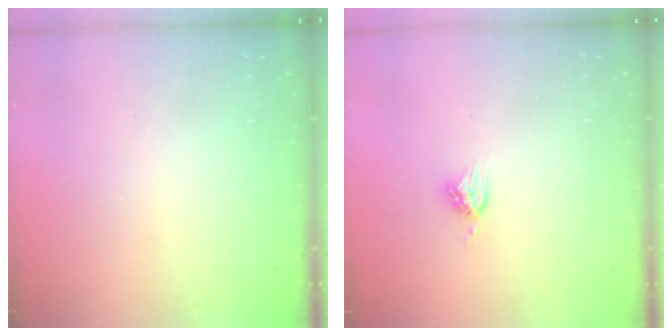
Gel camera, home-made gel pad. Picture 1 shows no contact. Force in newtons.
{"total": 5.1, "press": 5.1, "slide": 0.5}